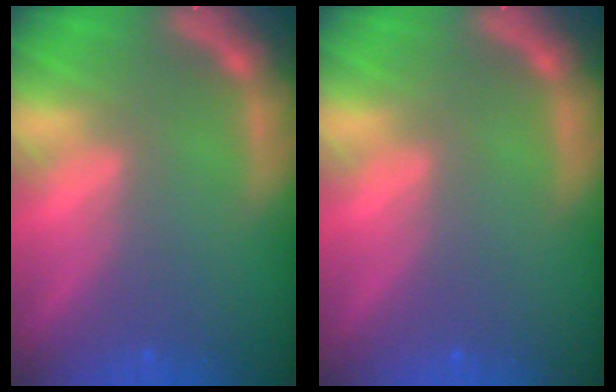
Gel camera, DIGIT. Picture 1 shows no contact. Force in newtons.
{"total": 0.0}